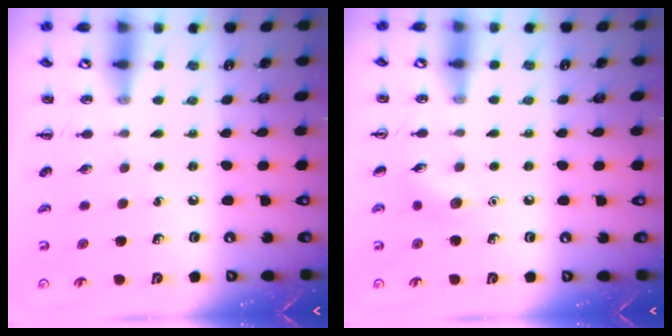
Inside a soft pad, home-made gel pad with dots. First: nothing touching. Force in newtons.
{"total": 5.6, "press": 5.4, "slide": 1.7}